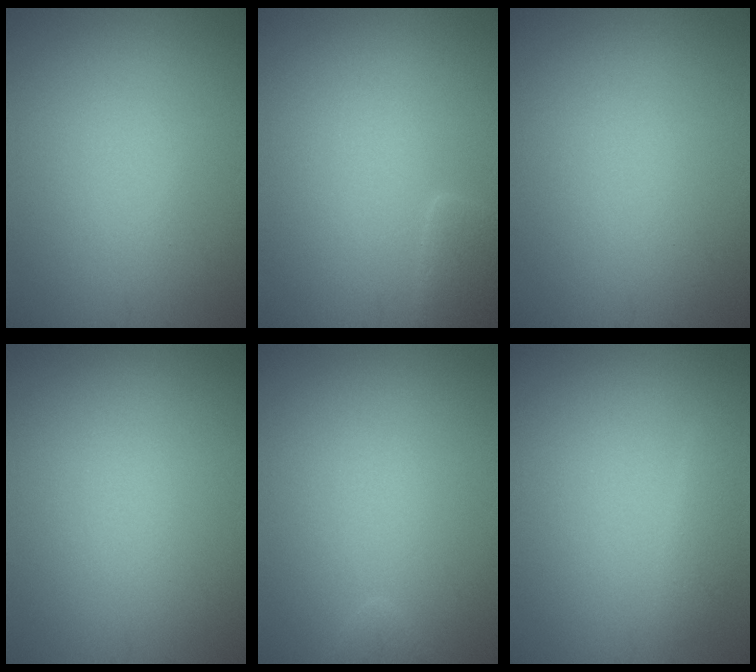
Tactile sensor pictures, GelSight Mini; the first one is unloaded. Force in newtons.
{"total": 1.9, "press": 1.9, "slide": 0.3}
{"total": 0.0}
{"total": 0.0}
{"total": 1.0, "press": 1.0, "slide": 0.1}
{"total": 1.4, "press": 1.4, "slide": 0.0}